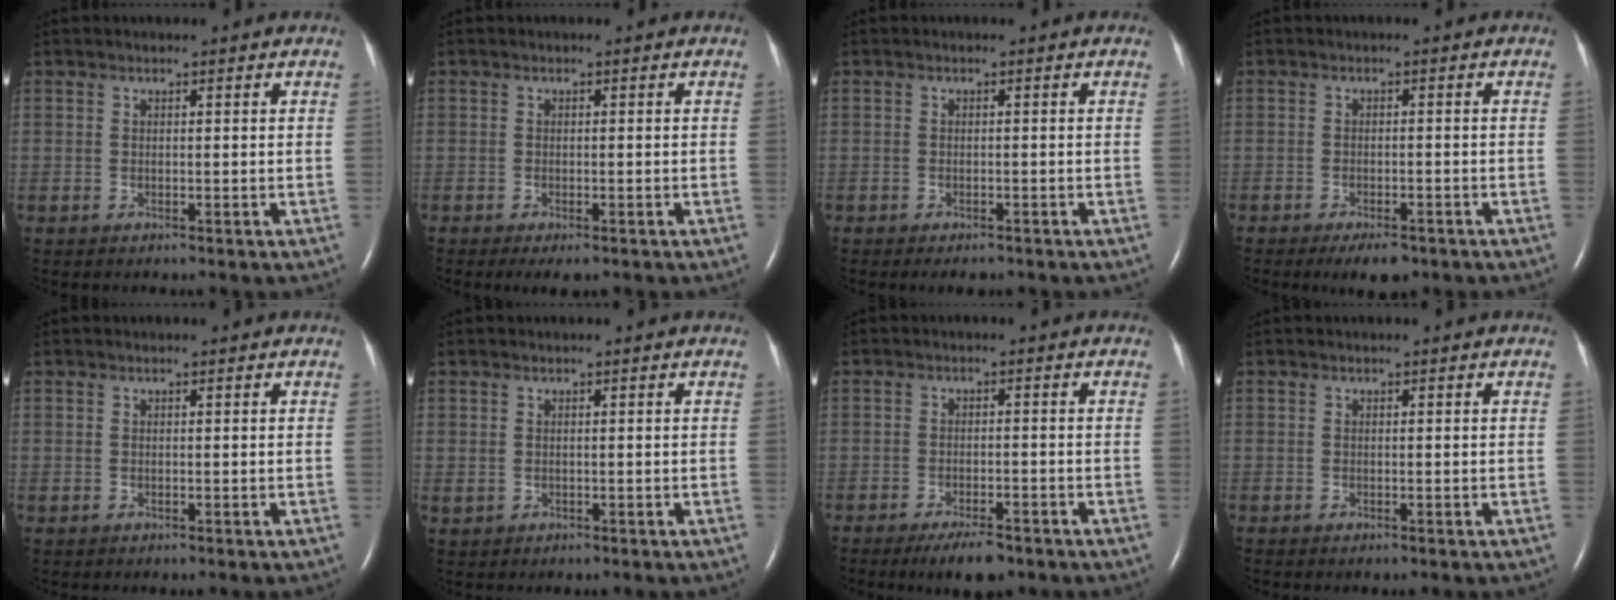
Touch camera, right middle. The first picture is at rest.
{"total": 2.5, "force": [-1.6, 0.9, 1.7], "torque": [-0.022, -0.004, -0.019]}
{"total": 2.1, "force": [-1.7, 0.9, 0.9], "torque": [-0.010, -0.002, -0.017]}
{"total": 4.2, "force": [-3.0, 1.5, 2.6], "torque": [-0.039, -0.003, -0.040]}
{"total": 0.0}
{"total": 0.8, "force": [0.0, 0.7, 0.4], "torque": [-0.015, -0.001, 0.008]}
{"total": 5.0, "force": [-3.6, 1.4, 3.1], "torque": [-0.053, -0.004, -0.055]}
{"total": 0.0}